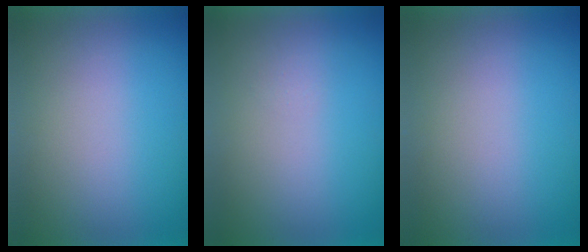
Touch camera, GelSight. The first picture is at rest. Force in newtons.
{"total": 1.3}
{"total": 0.0}